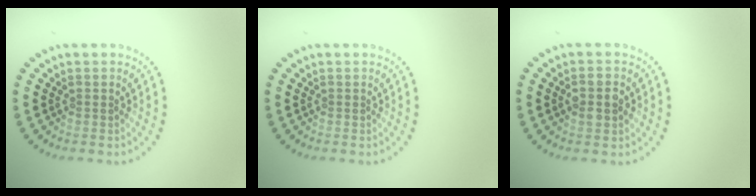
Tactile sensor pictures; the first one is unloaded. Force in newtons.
{"total": 0.0}
{"total": 2.1, "press": 2.1, "slide": 0.1}